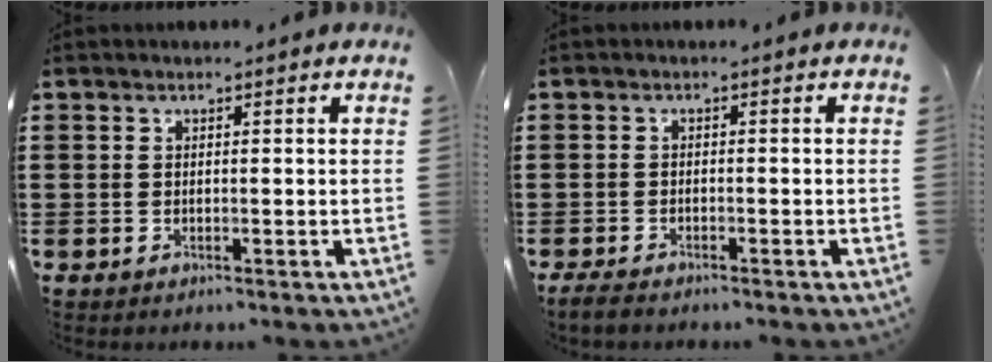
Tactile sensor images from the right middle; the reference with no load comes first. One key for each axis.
{"total": 1.6, "fx": -1.4, "fy": 0.2, "fz": 0.7, "tx": -0.022, "ty": -0.004, "tz": -0.029}